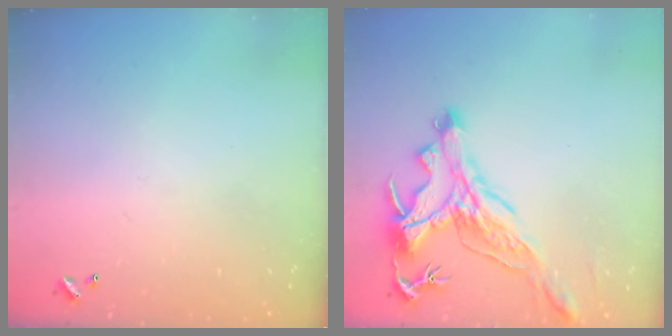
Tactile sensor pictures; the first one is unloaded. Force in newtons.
{"total": 3.9, "press": 3.5, "slide": 1.6}